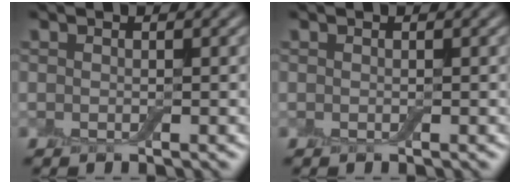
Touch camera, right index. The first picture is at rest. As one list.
[{"total": 0.0}]